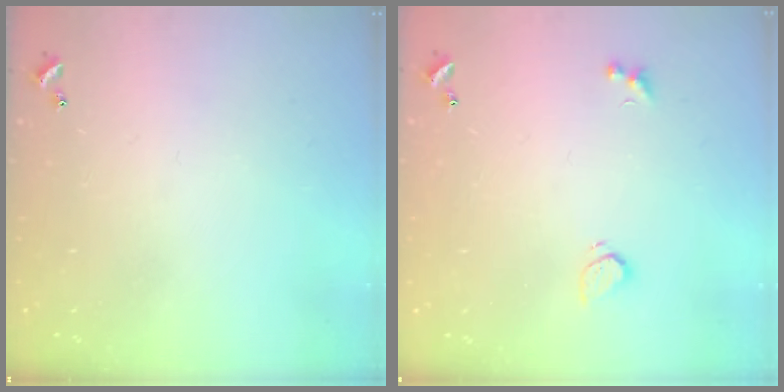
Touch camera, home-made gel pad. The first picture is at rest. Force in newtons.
{"total": 2.1, "press": 1.8, "slide": 1.2}